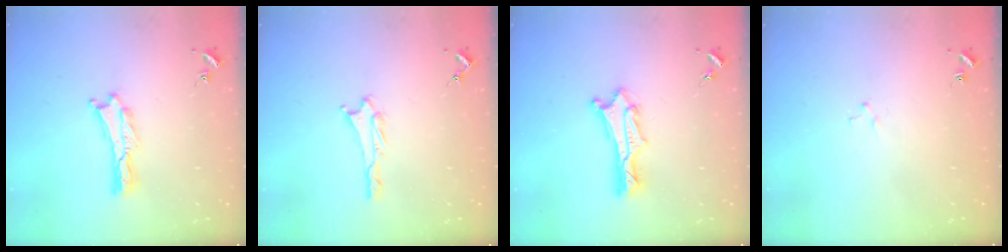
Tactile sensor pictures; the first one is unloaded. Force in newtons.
{"total": 0.8, "press": 0.8, "slide": 0.1}
{"total": 2.4, "press": 2.4, "slide": 0.3}
{"total": 1.5, "press": 1.5, "slide": 0.2}